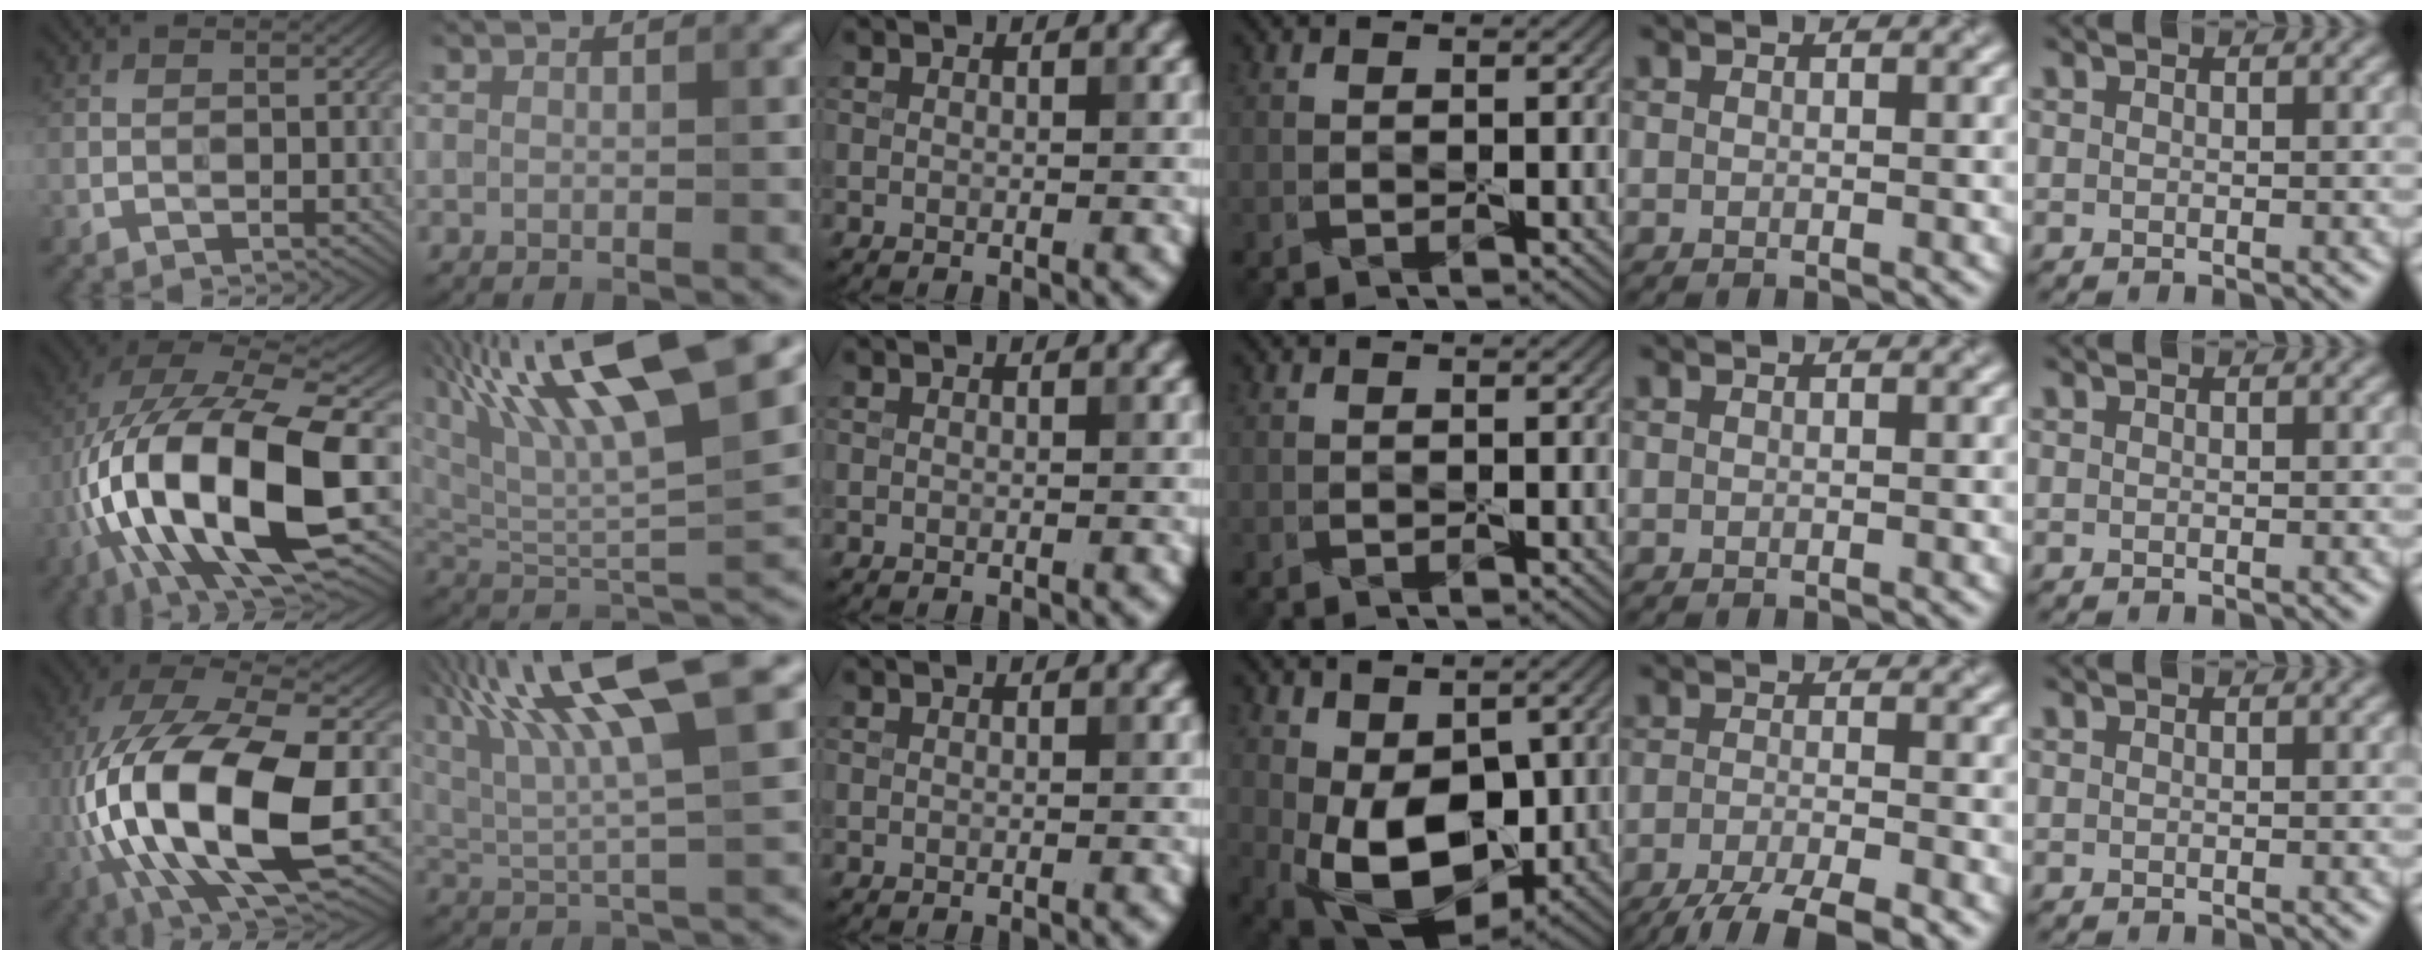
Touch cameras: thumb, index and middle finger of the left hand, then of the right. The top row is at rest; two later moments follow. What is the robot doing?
{"motion": "peel", "object": "tape"}